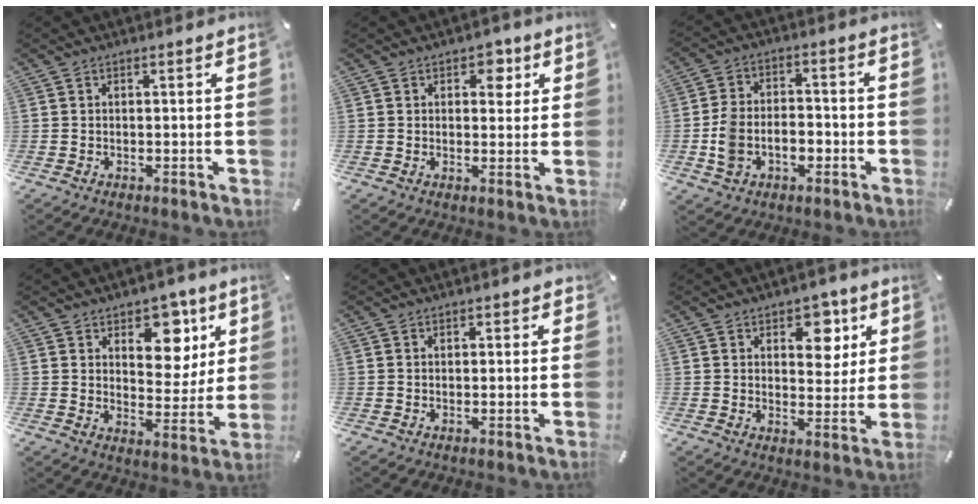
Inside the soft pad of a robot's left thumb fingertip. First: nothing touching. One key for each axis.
{"total": 4.8, "fx": 2.1, "fy": 3.2, "fz": 2.8, "tx": -0.015, "ty": -0.010, "tz": 0.027}
{"total": 8.4, "fx": -2.7, "fy": 6.1, "fz": 5.1, "tx": -0.104, "ty": 0.018, "tz": -0.047}
{"total": 11.2, "fx": 5.8, "fy": 7.8, "fz": 5.6, "tx": -0.050, "ty": -0.043, "tz": 0.098}
{"total": 0.8, "fx": 0.2, "fy": 0.6, "fz": 0.5, "tx": -0.002, "ty": 0.001, "tz": 0.000}
{"total": 7.9, "fx": 4.0, "fy": 5.4, "fz": 4.2, "tx": -0.030, "ty": -0.021, "tz": 0.060}